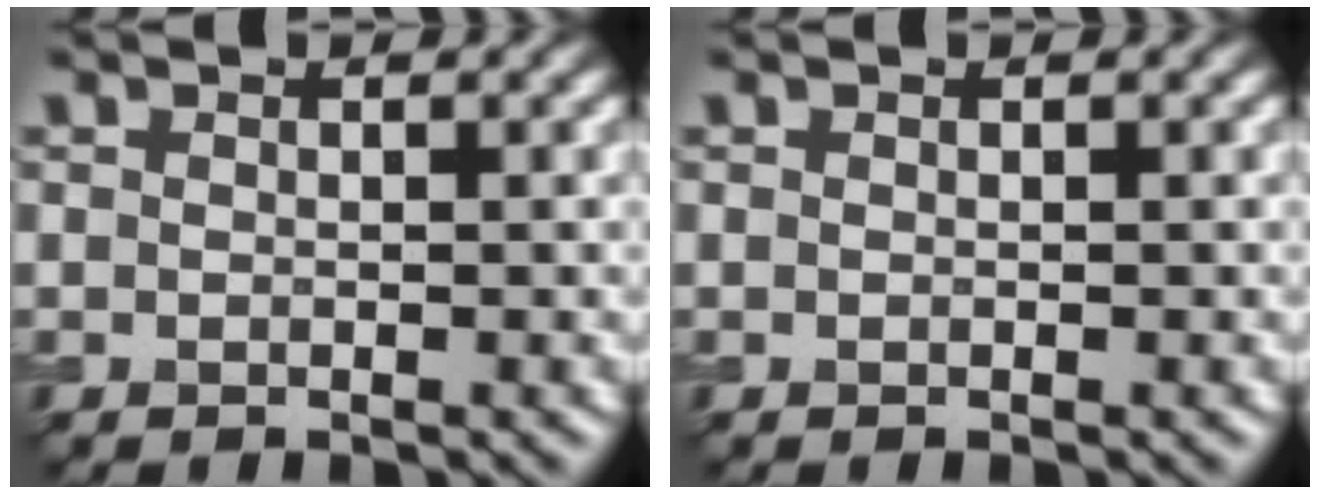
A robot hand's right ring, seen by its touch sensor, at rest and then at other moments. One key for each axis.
{"total": 0.0}